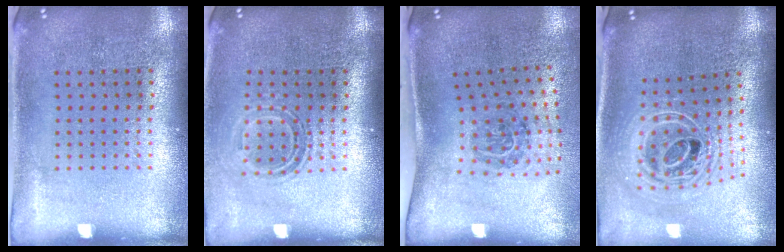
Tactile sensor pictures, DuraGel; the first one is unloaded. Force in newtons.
{"total": 1.4, "press": 1.0, "slide": 1.0}
{"total": 1.9, "press": 1.2, "slide": 1.4}
{"total": 2.5, "press": 1.8, "slide": 1.6}